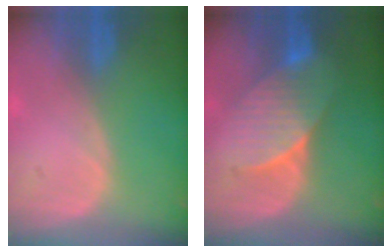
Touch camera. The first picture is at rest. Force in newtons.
{"total": 7.1, "press": 6.9, "slide": 1.4}